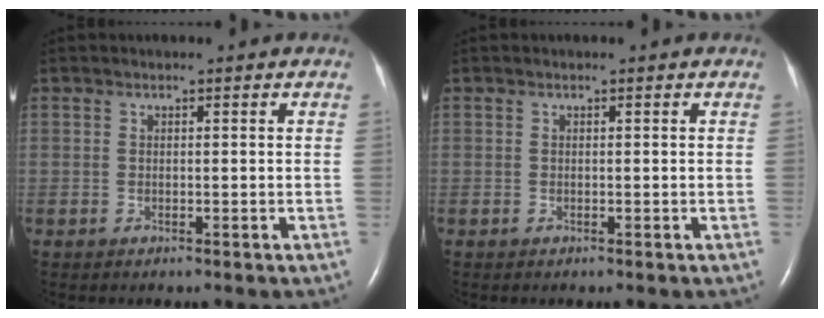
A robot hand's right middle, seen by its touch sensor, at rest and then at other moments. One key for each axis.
{"total": 0.0}